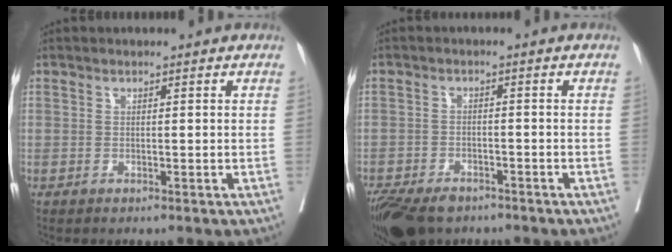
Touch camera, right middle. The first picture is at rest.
{"total": 10.5, "force": [-7.5, 5.3, 5.1], "torque": [-0.108, -0.015, -0.118]}